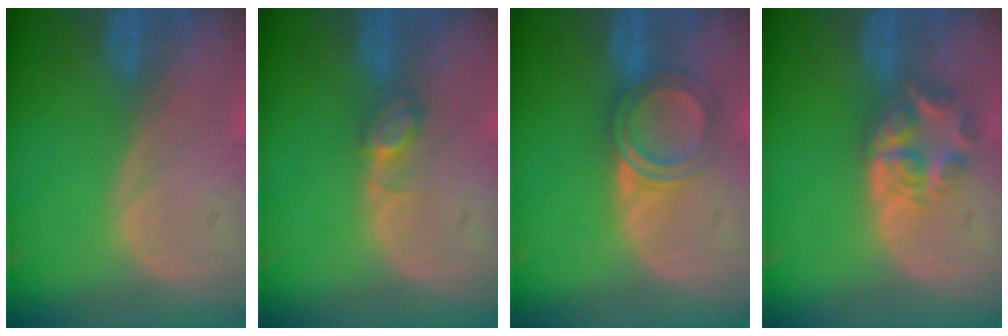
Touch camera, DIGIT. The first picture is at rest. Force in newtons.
{"total": 2.5, "press": 2.4, "slide": 0.3}
{"total": 4.9, "press": 4.6, "slide": 1.4}
{"total": 5.9, "press": 5.0, "slide": 3.2}